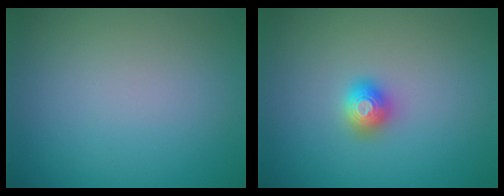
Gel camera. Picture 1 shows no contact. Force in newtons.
{"total": 2.0, "press": 2.0, "slide": 0.2}